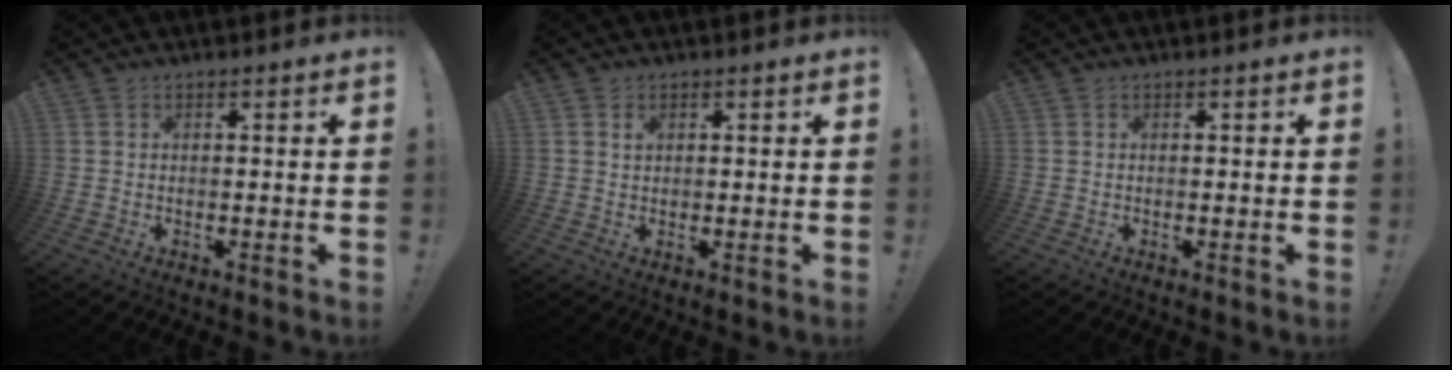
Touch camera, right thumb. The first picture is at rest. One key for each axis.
{"total": 1.3, "fx": 0.8, "fy": 0.9, "fz": 0.3, "tx": 0.006, "ty": -0.005, "tz": 0.013}
{"total": 0.0}